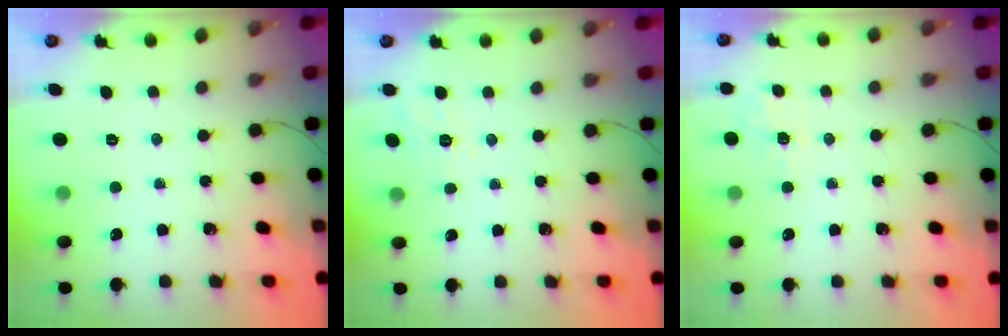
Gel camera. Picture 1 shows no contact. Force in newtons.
{"total": 3.8, "press": 3.1, "slide": 2.1}
{"total": 2.0, "press": 1.2, "slide": 1.6}